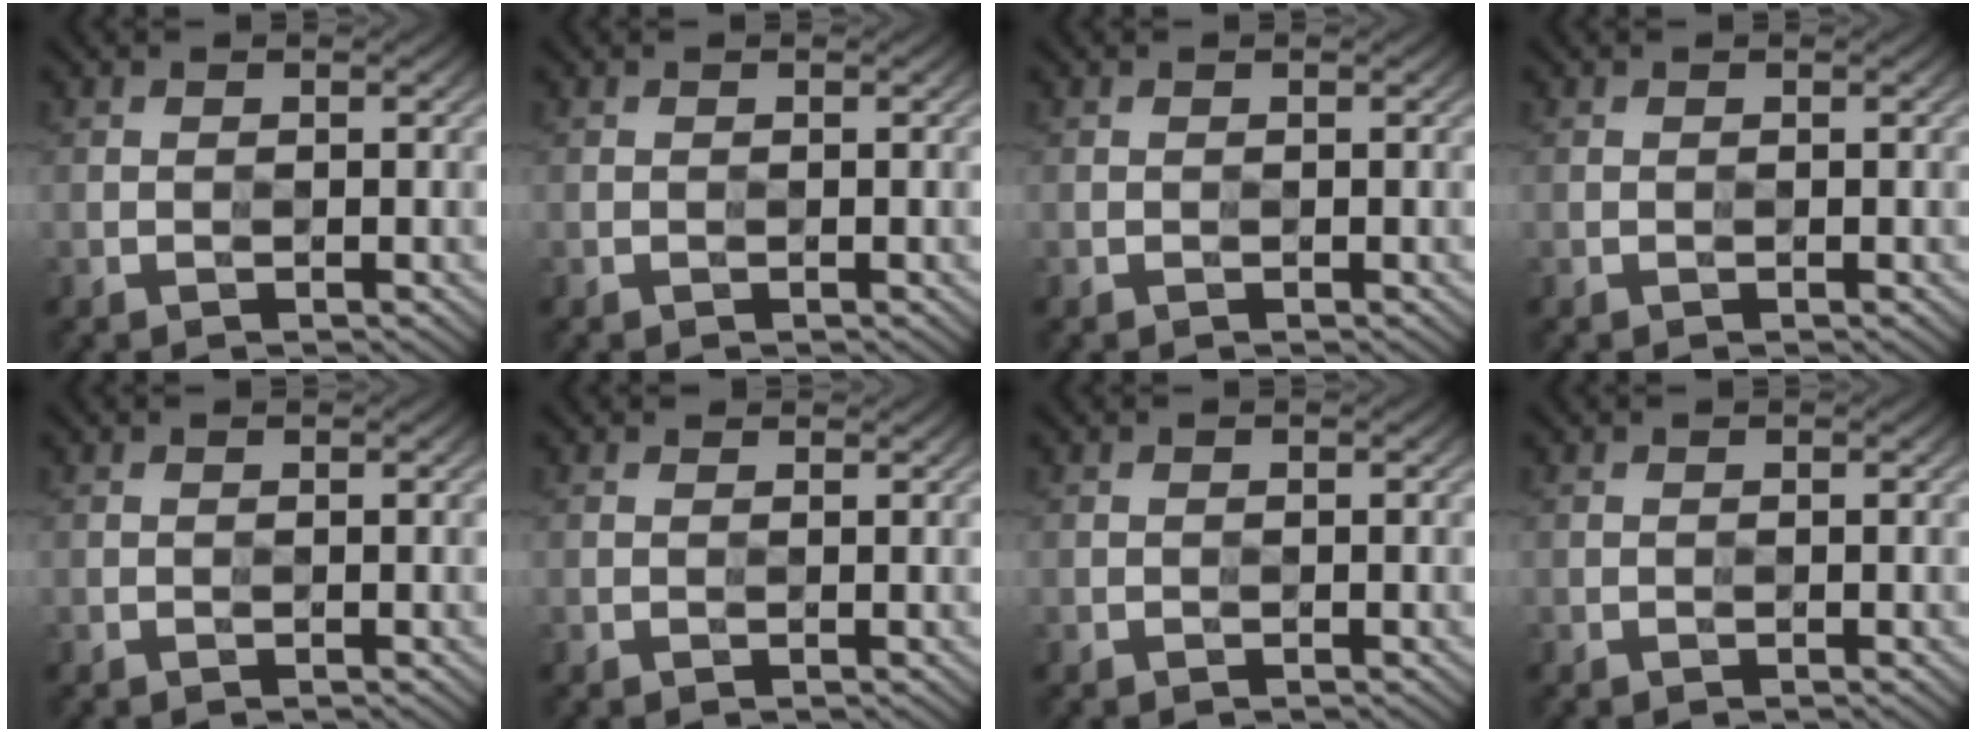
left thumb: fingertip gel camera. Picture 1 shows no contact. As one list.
[{"total": 0.0}, {"total": 0.0}, {"total": 0.0}, {"total": 0.0}, {"total": 0.7, "force": [0.7, 0.1, 0.1], "torque": [-0.005, -0.004, 0.009]}, {"total": 0.0}, {"total": 0.0}]